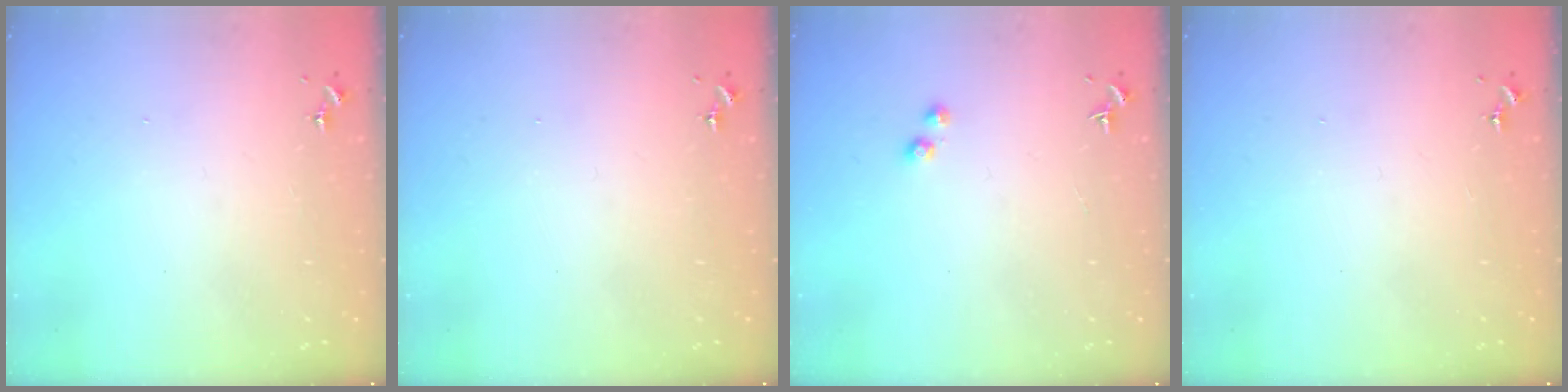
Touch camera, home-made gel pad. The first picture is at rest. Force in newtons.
{"total": 0.0}
{"total": 2.4, "press": 2.3, "slide": 0.9}
{"total": 0.0}